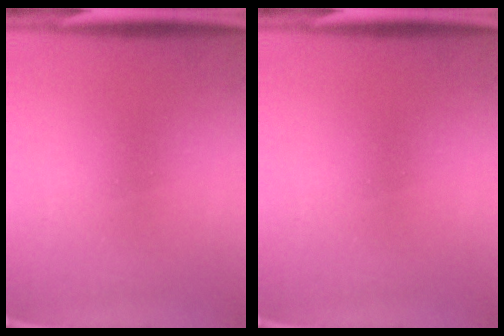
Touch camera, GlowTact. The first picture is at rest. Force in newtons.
{"total": 0.0}